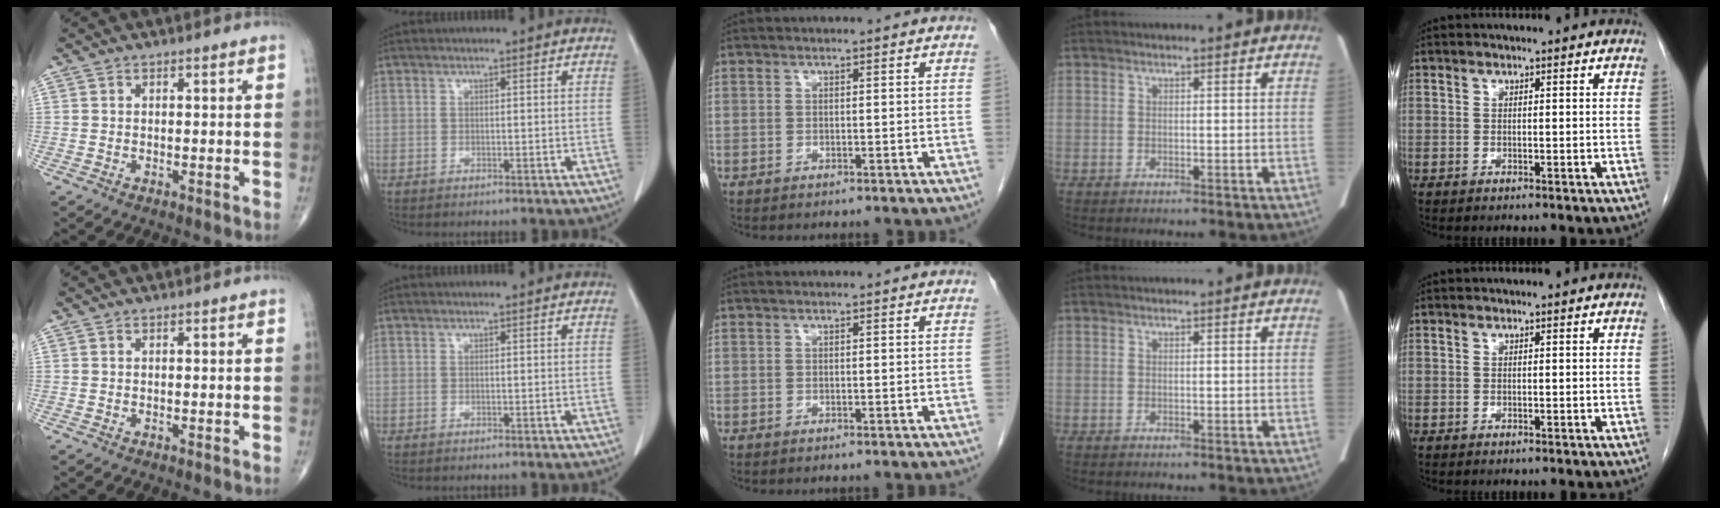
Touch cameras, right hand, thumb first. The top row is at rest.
{}